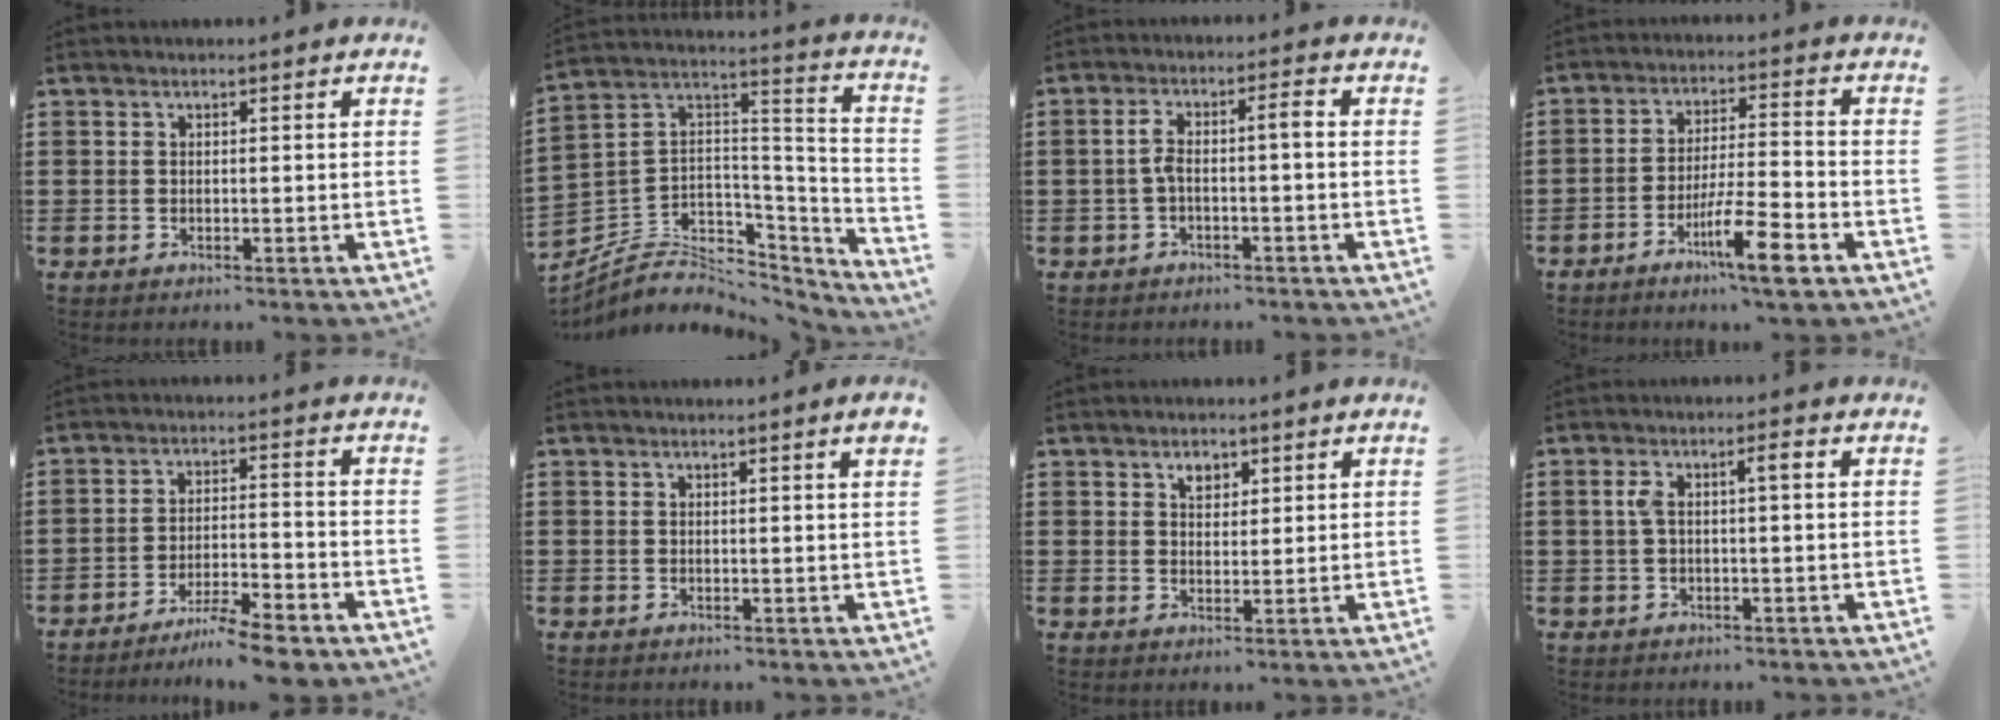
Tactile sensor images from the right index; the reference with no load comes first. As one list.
[{"total": 5.3, "force": [-2.7, 4.3, 1.6], "torque": [-0.051, -0.018, -0.049]}, {"total": 3.8, "force": [-0.7, 0.6, 3.7], "torque": [-0.075, 0.003, -0.020]}, {"total": 8.5, "force": [-4.7, 1.4, 7.0], "torque": [-0.131, 0.001, -0.084]}, {"total": 6.2, "force": [-5.6, 0.0, 2.8], "torque": [-0.055, -0.008, -0.105]}, {"total": 1.0, "force": [0.5, -0.2, 0.9], "torque": [-0.016, -0.001, 0.008]}, {"total": 2.4, "force": [1.4, 1.5, 1.2], "torque": [-0.020, 0.001, 0.025]}, {"total": 3.3, "force": [0.3, 0.6, 3.2], "torque": [-0.061, 0.006, 0.001]}]